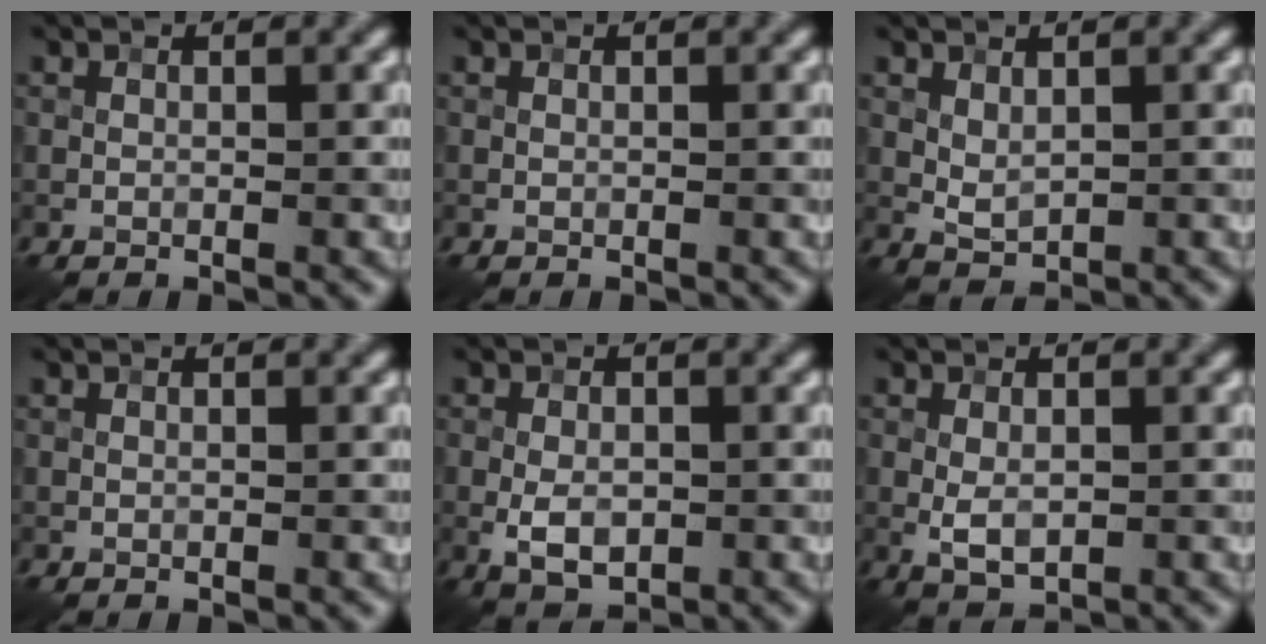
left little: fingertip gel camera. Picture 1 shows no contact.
{"total": 0.0}
{"total": 1.5, "force": [0.6, 0.9, 1.0], "torque": [-0.022, -0.004, 0.019]}
{"total": 0.0}
{"total": 3.3, "force": [-0.8, 1.9, 2.6], "torque": [-0.047, -0.002, -0.015]}
{"total": 2.5, "force": [-0.2, 1.4, 2.0], "torque": [-0.041, -0.003, -0.001]}